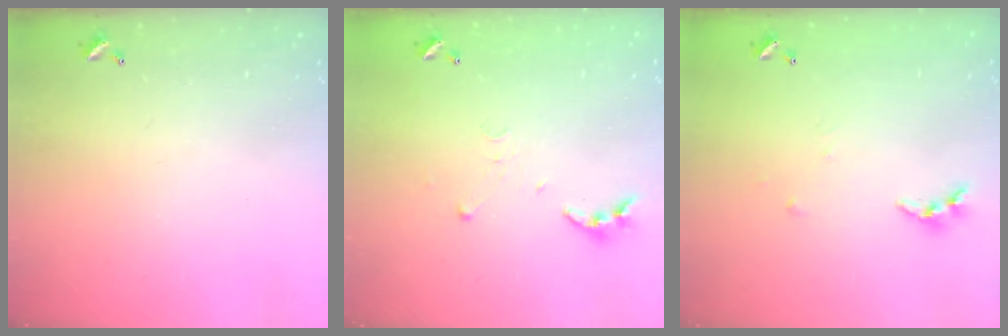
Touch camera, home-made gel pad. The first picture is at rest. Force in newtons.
{"total": 4.9, "press": 4.8, "slide": 0.5}
{"total": 4.6, "press": 4.5, "slide": 0.5}